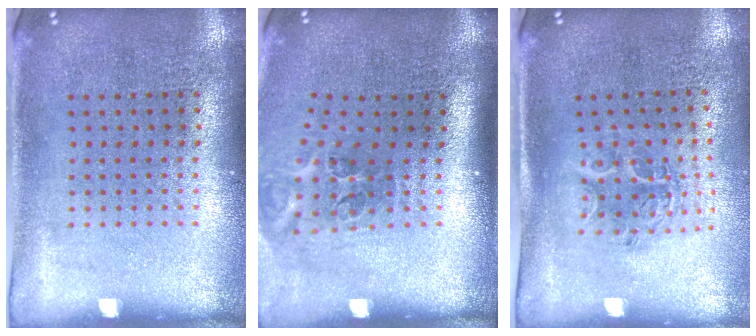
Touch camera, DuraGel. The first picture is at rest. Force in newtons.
{"total": 2.2, "press": 1.3, "slide": 1.7}
{"total": 1.1, "press": 1.1, "slide": 0.2}